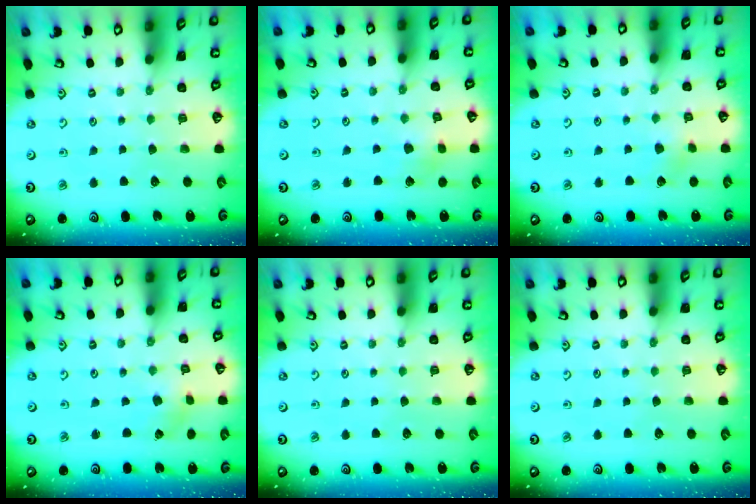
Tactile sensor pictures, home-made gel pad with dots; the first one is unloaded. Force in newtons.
{"total": 3.5, "press": 3.4, "slide": 0.6}
{"total": 2.9, "press": 2.8, "slide": 0.2}
{"total": 0.0}
{"total": 0.0}
{"total": 0.0}